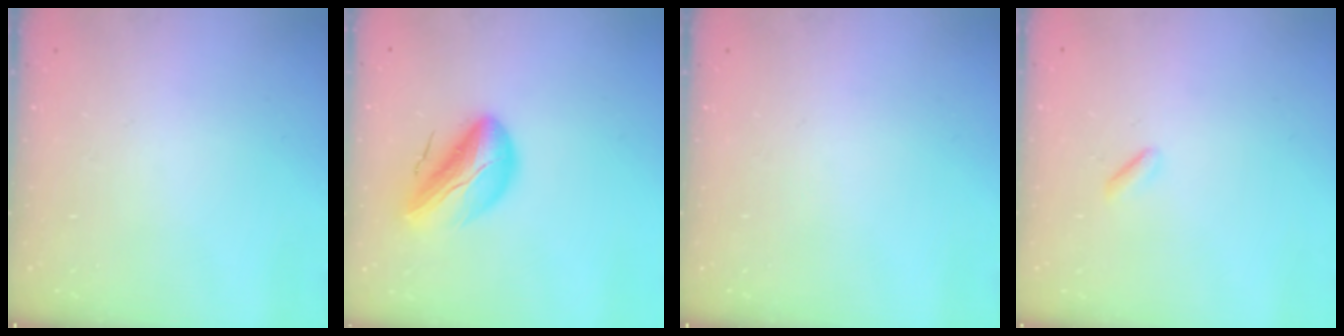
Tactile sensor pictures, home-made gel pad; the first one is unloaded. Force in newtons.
{"total": 13.3, "press": 12.8, "slide": 3.3}
{"total": 0.0}
{"total": 1.0, "press": 0.9, "slide": 0.4}